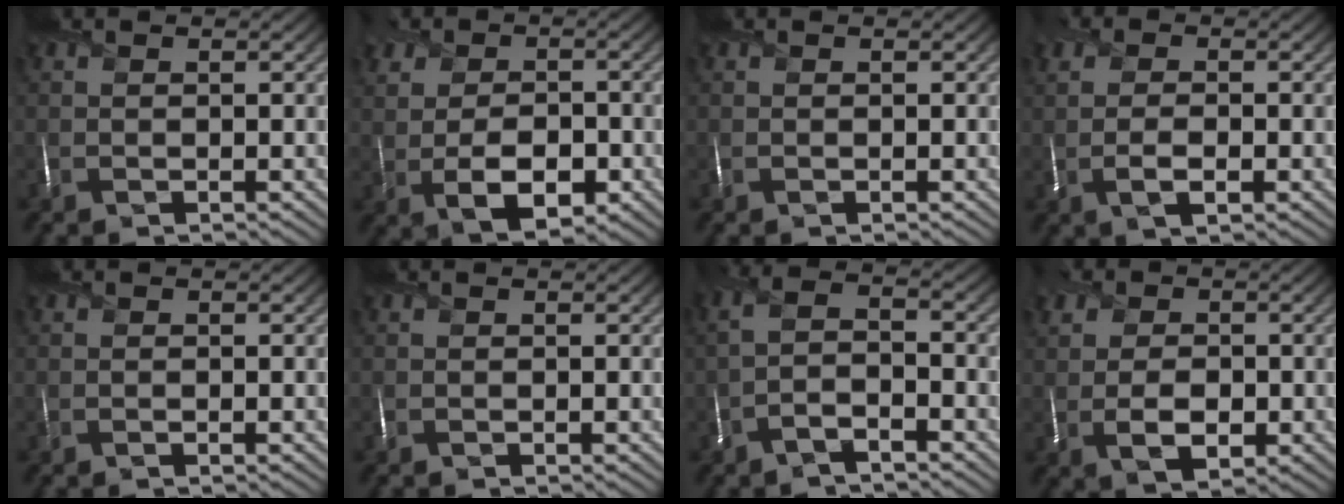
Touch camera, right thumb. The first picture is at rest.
{"total": 8.1, "force": [-1.4, 5.6, 5.6], "torque": [-0.087, -0.002, -0.032]}
{"total": 0.0}
{"total": 3.5, "force": [-0.6, 1.9, 2.8], "torque": [-0.058, 0.001, -0.014]}
{"total": 0.6, "force": [-0.2, 0.2, 0.5], "torque": [-0.009, 0.000, -0.003]}
{"total": 0.0}
{"total": 5.1, "force": [-2.6, 1.7, 4.0], "torque": [-0.086, 0.006, -0.064]}
{"total": 6.3, "force": [-0.4, 4.6, 4.2], "torque": [-0.067, 0.005, -0.018]}